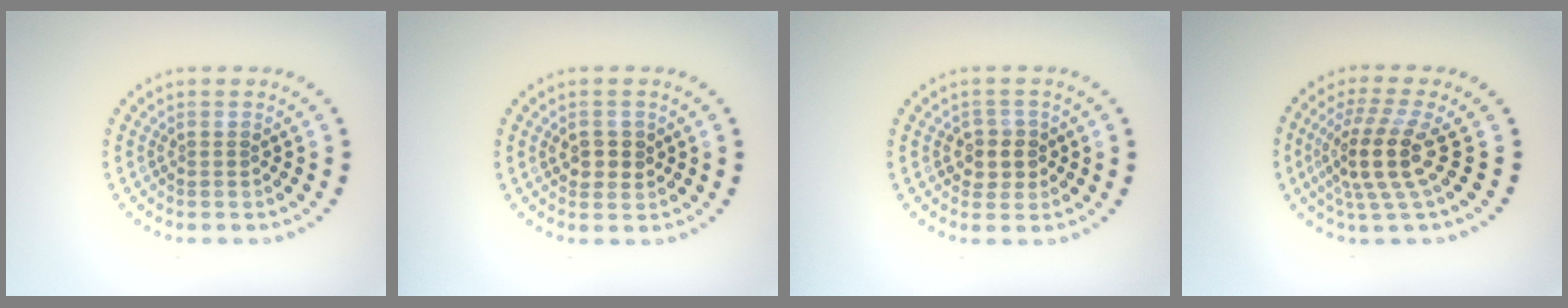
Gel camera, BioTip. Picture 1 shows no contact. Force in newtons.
{"total": 2.0, "press": 2.0, "slide": 0.4}
{"total": 2.2, "press": 2.0, "slide": 1.0}
{"total": 4.5, "press": 3.4, "slide": 3.0}